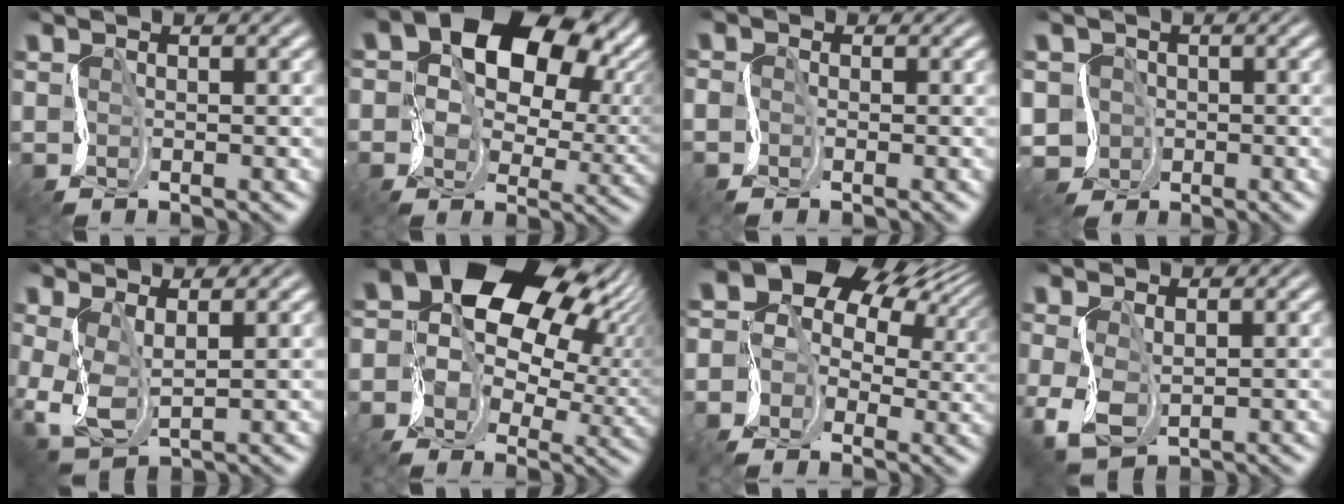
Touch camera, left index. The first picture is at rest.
{"total": 12.7, "force": [3.9, 9.3, 7.8], "torque": [-0.106, 0.026, 0.061]}
{"total": 1.8, "force": [-1.5, 0.2, -0.9], "torque": [0.010, -0.005, -0.024]}
{"total": 2.9, "force": [-1.2, 2.6, 0.0], "torque": [-0.014, -0.001, -0.017]}
{"total": 3.0, "force": [-0.4, 1.6, 2.5], "torque": [-0.081, -0.006, 0.000]}
{"total": 17.8, "force": [4.3, 13.5, 10.8], "torque": [-0.183, 0.030, 0.085]}
{"total": 11.9, "force": [3.2, 9.3, 6.8], "torque": [-0.121, 0.028, 0.053]}
{"total": 2.1, "force": [-0.5, 1.4, 1.4], "torque": [-0.060, -0.006, 0.002]}